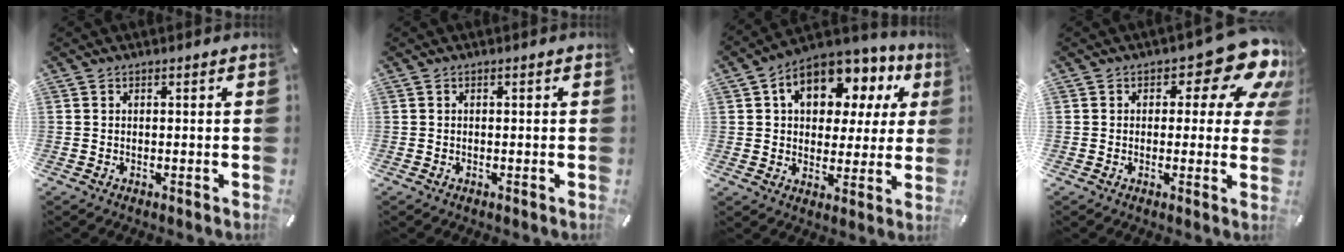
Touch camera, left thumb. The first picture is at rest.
{"total": 0.0}
{"total": 13.1, "force": [5.8, 8.9, 7.7], "torque": [-0.124, -0.027, 0.100]}
{"total": 12.8, "force": [6.2, 6.4, 9.2], "torque": [-0.109, -0.039, 0.103]}